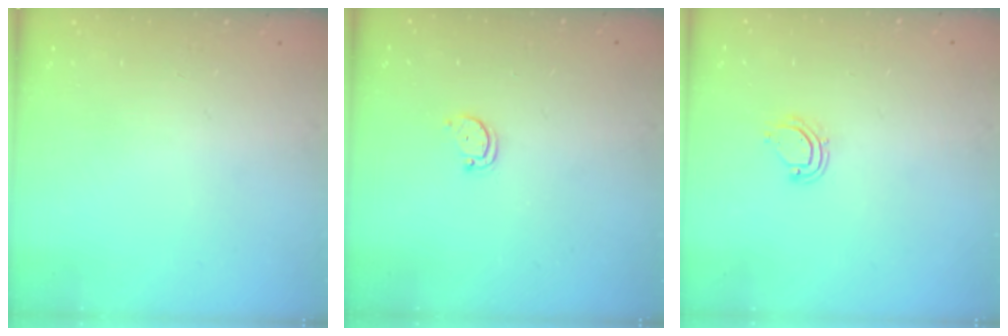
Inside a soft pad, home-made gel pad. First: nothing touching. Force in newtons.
{"total": 2.3, "press": 2.3, "slide": 0.4}
{"total": 5.2, "press": 5.2, "slide": 0.4}